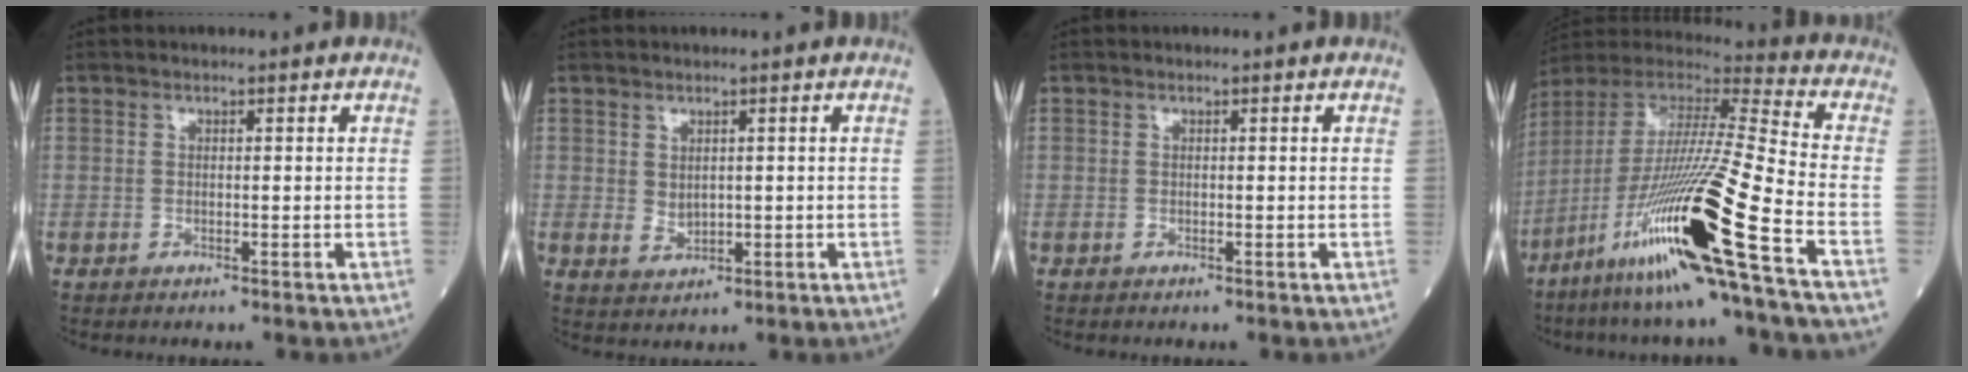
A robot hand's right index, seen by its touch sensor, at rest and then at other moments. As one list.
[{"total": 2.3, "force": [0.4, 1.6, 1.6], "torque": [-0.032, -0.003, 0.016]}, {"total": 0.0}, {"total": 24.2, "force": [-11.6, -1.0, 21.2], "torque": [-0.420, -0.051, -0.224]}]